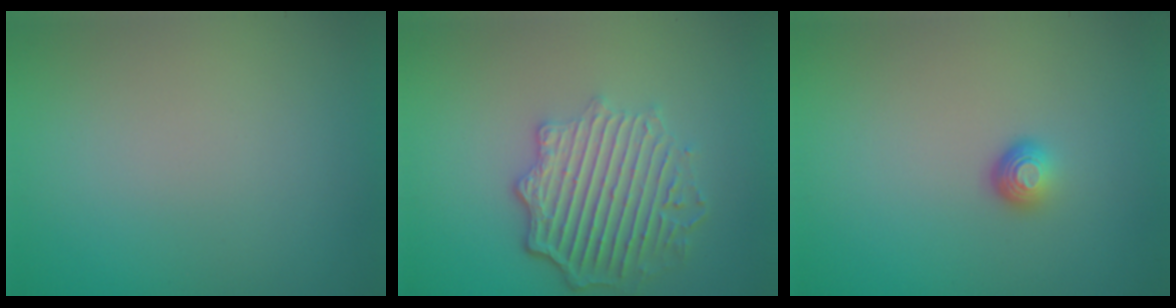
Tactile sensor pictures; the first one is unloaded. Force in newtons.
{"total": 6.0, "press": 4.7, "slide": 3.8}
{"total": 1.8, "press": 1.1, "slide": 1.4}